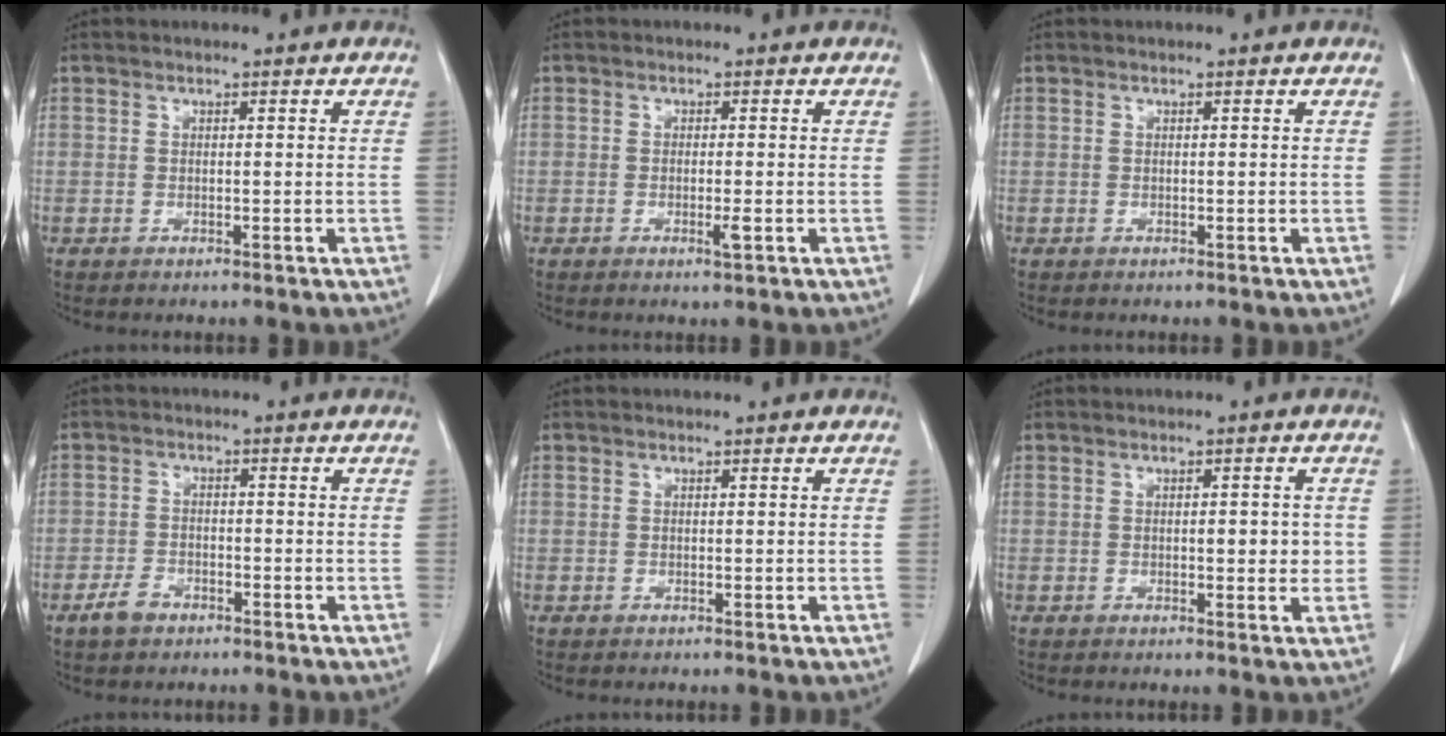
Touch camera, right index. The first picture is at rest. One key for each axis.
{"total": 1.8, "fx": -0.7, "fy": 0.2, "fz": 1.6, "tx": -0.028, "ty": -0.002, "tz": -0.010}
{"total": 0.0}
{"total": 3.2, "fx": -2.2, "fy": 1.9, "fz": 1.3, "tx": -0.025, "ty": 0.005, "tz": -0.035}
{"total": 0.0}
{"total": 2.7, "fx": 0.1, "fy": 1.4, "fz": 2.3, "tx": -0.028, "ty": 0.000, "tz": 0.003}